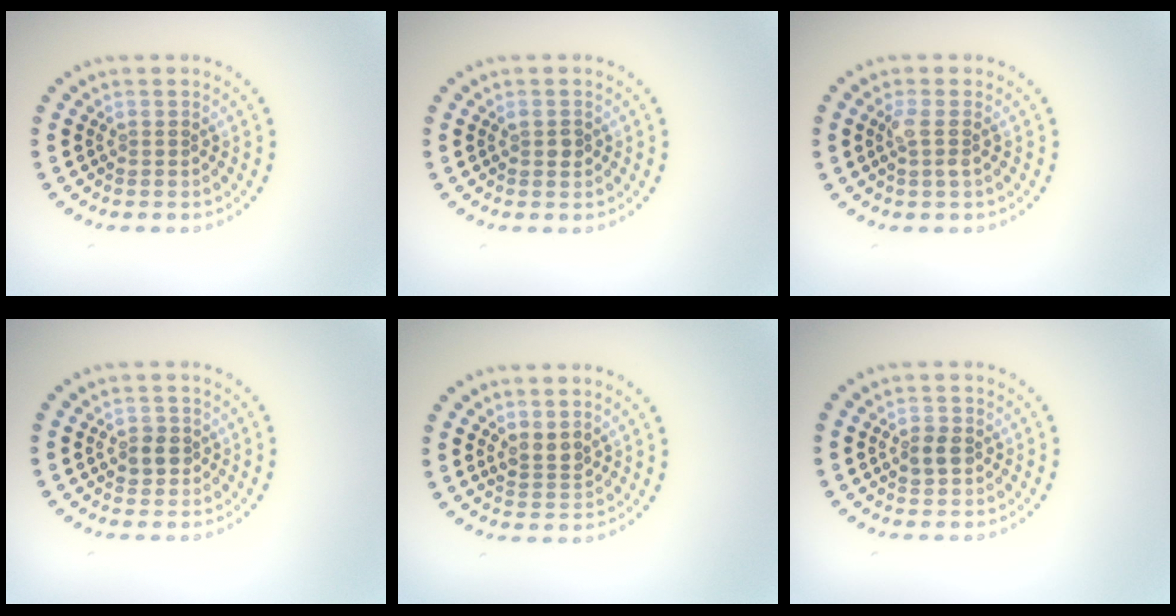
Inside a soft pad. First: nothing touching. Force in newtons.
{"total": 1.0, "press": 1.0, "slide": 0.2}
{"total": 1.6, "press": 1.4, "slide": 0.8}
{"total": 1.8, "press": 1.7, "slide": 0.6}
{"total": 1.8, "press": 1.5, "slide": 0.9}
{"total": 1.8, "press": 1.7, "slide": 0.2}